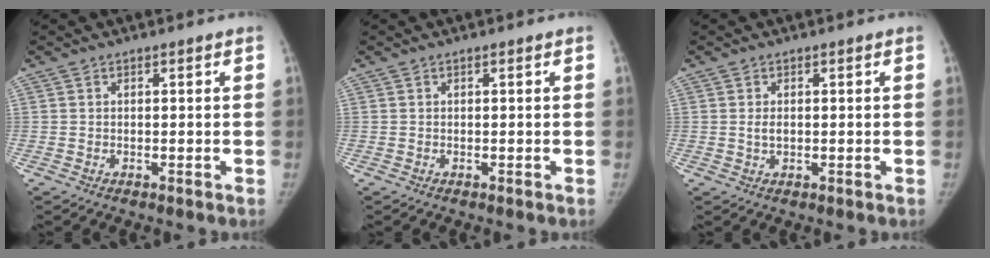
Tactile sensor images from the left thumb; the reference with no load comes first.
{"total": 0.0}
{"total": 1.6, "force": [0.2, 0.9, 1.3], "torque": [-0.022, -0.003, 0.005]}